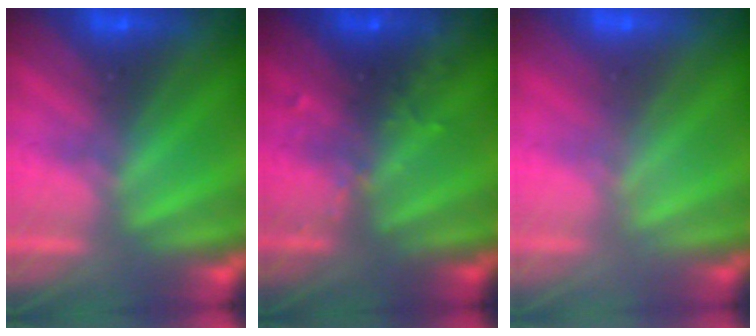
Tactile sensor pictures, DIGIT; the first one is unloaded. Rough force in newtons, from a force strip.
{"total": 2.9}
{"total": 1.6}